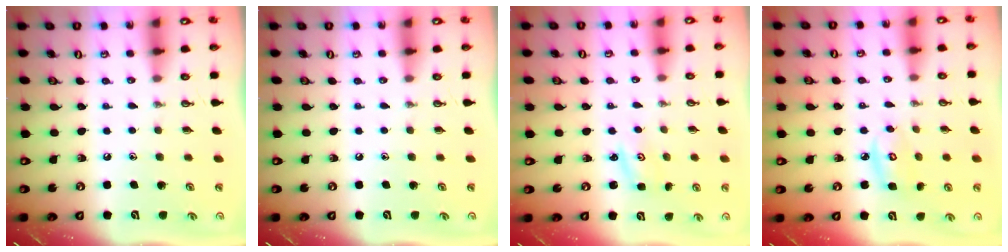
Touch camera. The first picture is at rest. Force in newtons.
{"total": 0.0}
{"total": 1.8, "press": 1.8, "slide": 0.3}
{"total": 5.2, "press": 5.2, "slide": 0.2}